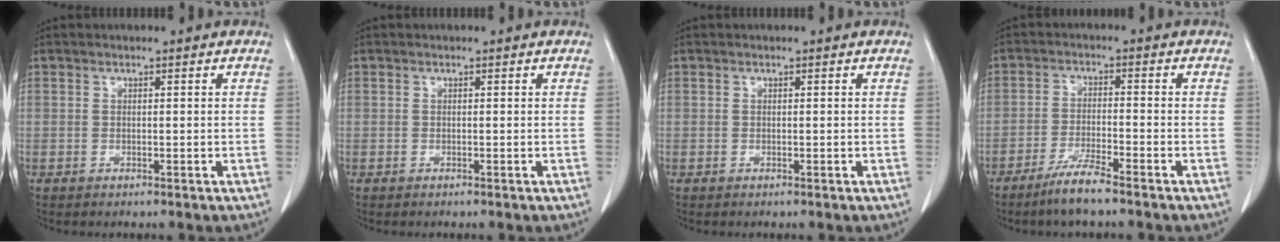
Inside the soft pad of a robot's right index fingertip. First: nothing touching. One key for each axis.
{"total": 0.0}
{"total": 0.0}
{"total": 5.1, "fx": -4.0, "fy": -0.2, "fz": 3.2, "tx": -0.064, "ty": -0.012, "tz": -0.080}